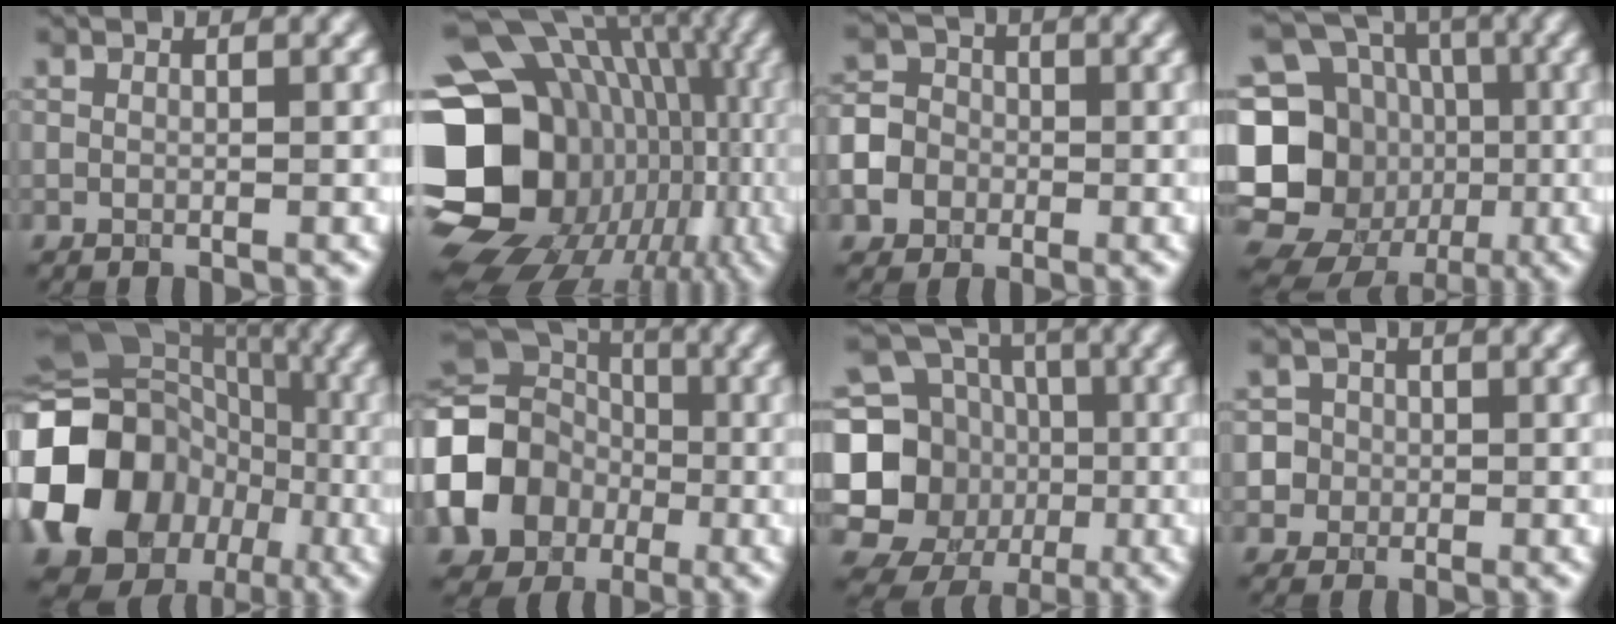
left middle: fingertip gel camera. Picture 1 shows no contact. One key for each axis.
{"total": 21.8, "fx": -2.2, "fy": 18.0, "fz": 12.1, "tx": -0.205, "ty": -0.002, "tz": -0.051}
{"total": 7.3, "fx": -3.2, "fy": 6.1, "fz": 2.3, "tx": -0.047, "ty": -0.016, "tz": -0.074}
{"total": 18.9, "fx": -2.9, "fy": 17.2, "fz": 7.2, "tx": -0.178, "ty": 0.014, "tz": -0.075}
{"total": 16.4, "fx": -3.6, "fy": 13.7, "fz": 8.3, "tx": -0.194, "ty": 0.004, "tz": -0.083}
{"total": 14.5, "fx": -3.2, "fy": 12.5, "fz": 6.6, "tx": -0.141, "ty": -0.016, "tz": -0.095}
{"total": 13.6, "fx": -1.0, "fy": 12.5, "fz": 5.4, "tx": -0.139, "ty": 0.014, "tz": -0.030}
{"total": 3.6, "fx": 0.0, "fy": 3.5, "fz": 0.8, "tx": 0.013, "ty": 0.023, "tz": -0.007}